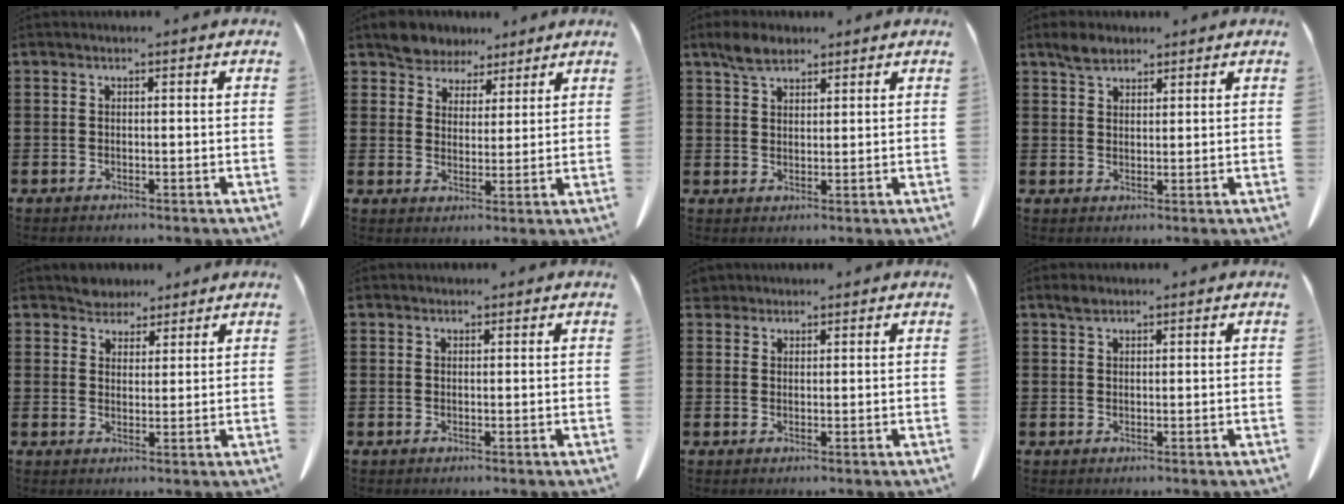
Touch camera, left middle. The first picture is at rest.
{"total": 5.0, "force": [4.4, 2.3, 0.2], "torque": [-0.026, -0.007, 0.086]}
{"total": 4.0, "force": [3.0, 1.8, 2.0], "torque": [-0.047, 0.006, 0.057]}
{"total": 3.0, "force": [2.4, 1.4, 1.3], "torque": [-0.023, 0.001, 0.044]}
{"total": 3.6, "force": [3.4, 1.3, -0.1], "torque": [-0.010, -0.002, 0.066]}
{"total": 0.7, "force": [0.6, 0.2, 0.0], "torque": [-0.003, -0.001, 0.013]}
{"total": 2.0, "force": [1.8, 0.8, 0.4], "torque": [-0.015, 0.005, 0.037]}
{"total": 1.6, "force": [1.1, 0.7, 0.8], "torque": [-0.020, 0.002, 0.022]}